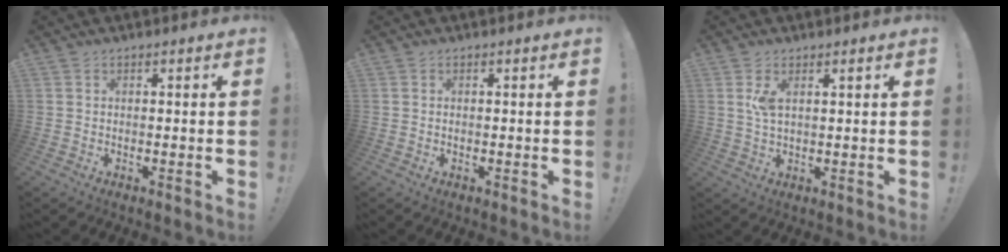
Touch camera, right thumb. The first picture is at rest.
{"total": 0.0}
{"total": 3.9, "force": [1.5, 1.6, 3.3], "torque": [-0.064, 0.000, 0.026]}